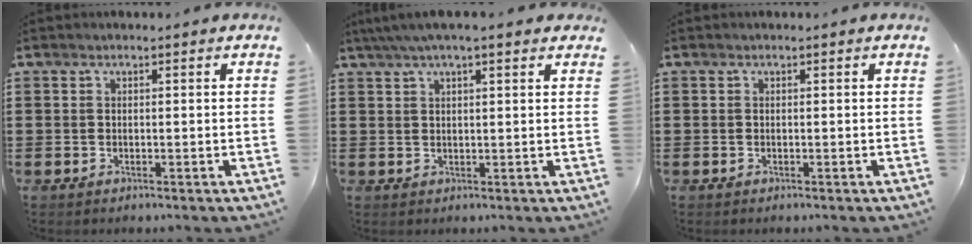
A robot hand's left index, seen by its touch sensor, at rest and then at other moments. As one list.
[{"total": 4.0, "force": [2.8, 0.8, 2.7], "torque": [-0.058, 0.005, 0.050]}, {"total": 0.0}]